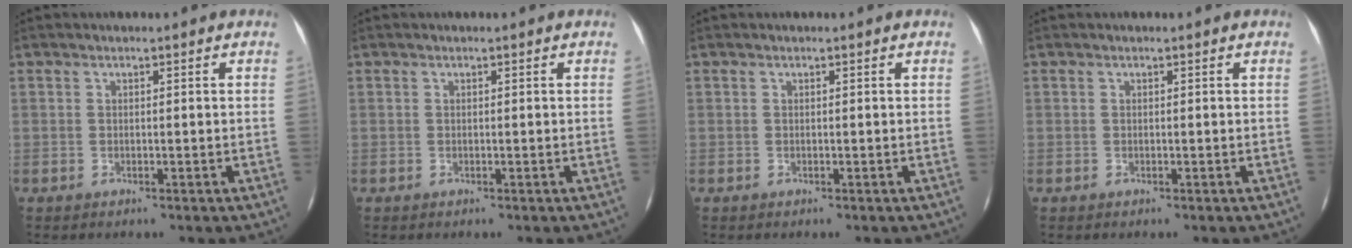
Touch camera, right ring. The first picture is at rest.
{"total": 0.0}
{"total": 0.0}
{"total": 0.0}